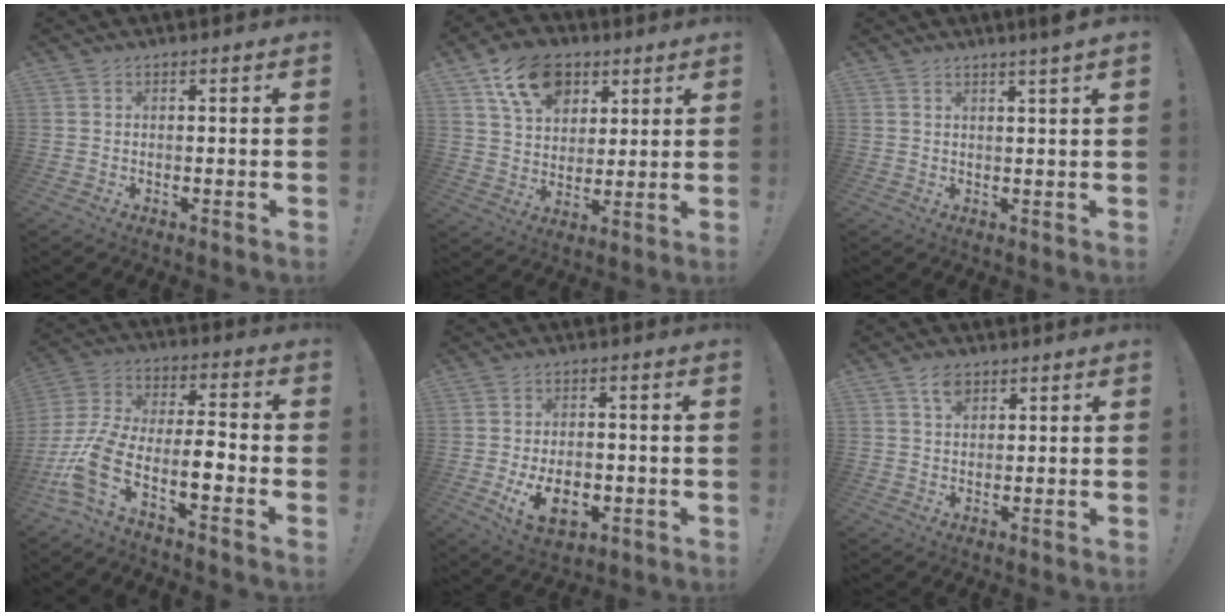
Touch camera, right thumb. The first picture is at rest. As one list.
[{"total": 15.3, "force": [7.6, 10.8, 7.8], "torque": [-0.119, -0.028, 0.145]}, {"total": 3.0, "force": [2.0, -0.5, 2.1], "torque": [-0.034, -0.011, 0.032]}, {"total": 14.9, "force": [-6.4, 6.7, 11.6], "torque": [-0.246, 0.025, -0.107]}, {"total": 10.3, "force": [-3.0, 6.6, 7.4], "torque": [-0.116, 0.002, -0.051]}, {"total": 4.4, "force": [2.5, 2.7, 2.5], "torque": [-0.040, -0.005, 0.043]}]